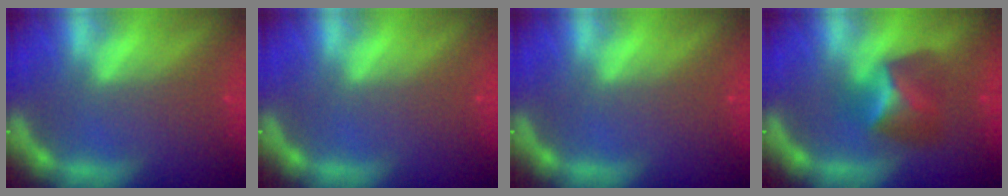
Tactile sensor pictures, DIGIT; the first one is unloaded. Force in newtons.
{"total": 0.0}
{"total": 0.0}
{"total": 4.4}